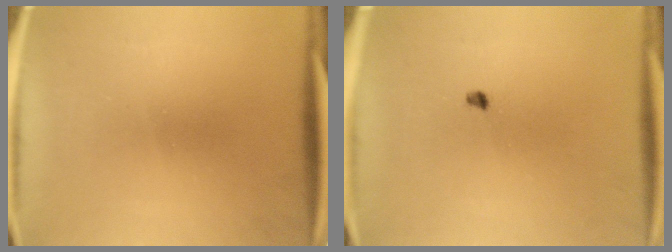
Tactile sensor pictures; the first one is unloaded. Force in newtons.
{"total": 1.1}